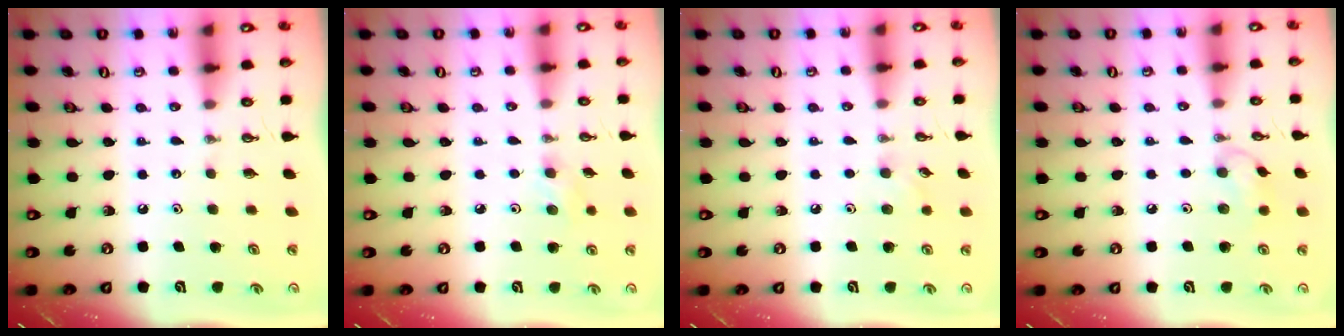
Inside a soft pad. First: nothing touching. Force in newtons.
{"total": 6.2, "press": 4.8, "slide": 3.9}
{"total": 5.2, "press": 5.0, "slide": 1.5}
{"total": 7.8, "press": 7.3, "slide": 2.7}